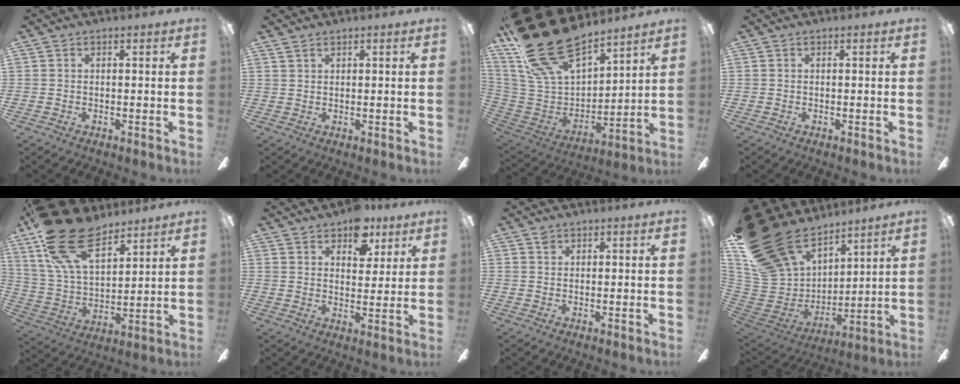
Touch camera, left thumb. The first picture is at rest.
{"total": 1.5, "force": [1.3, 0.7, 0.5], "torque": [-0.012, -0.001, 0.025]}
{"total": 27.3, "force": [21.0, 11.8, 12.9], "torque": [-0.261, -0.130, 0.387]}
{"total": 0.0}
{"total": 23.9, "force": [14.6, 12.4, 14.4], "torque": [-0.281, -0.062, 0.270]}
{"total": 9.8, "force": [6.4, 5.9, 4.5], "torque": [-0.043, -0.025, 0.111]}
{"total": 1.2, "force": [0.9, 0.8, 0.3], "torque": [-0.009, 0.002, 0.016]}
{"total": 27.9, "force": [18.4, 15.8, 13.9], "torque": [-0.282, -0.108, 0.369]}